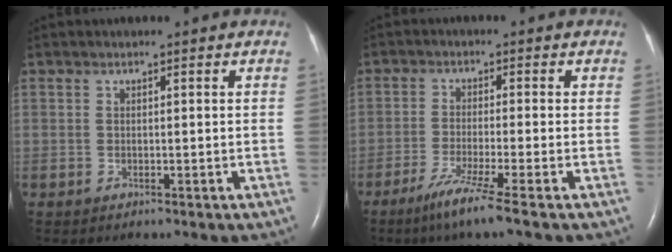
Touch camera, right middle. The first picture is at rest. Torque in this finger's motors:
{"motor_torque": [0.73, -0.64, 0.08, 0.04]}